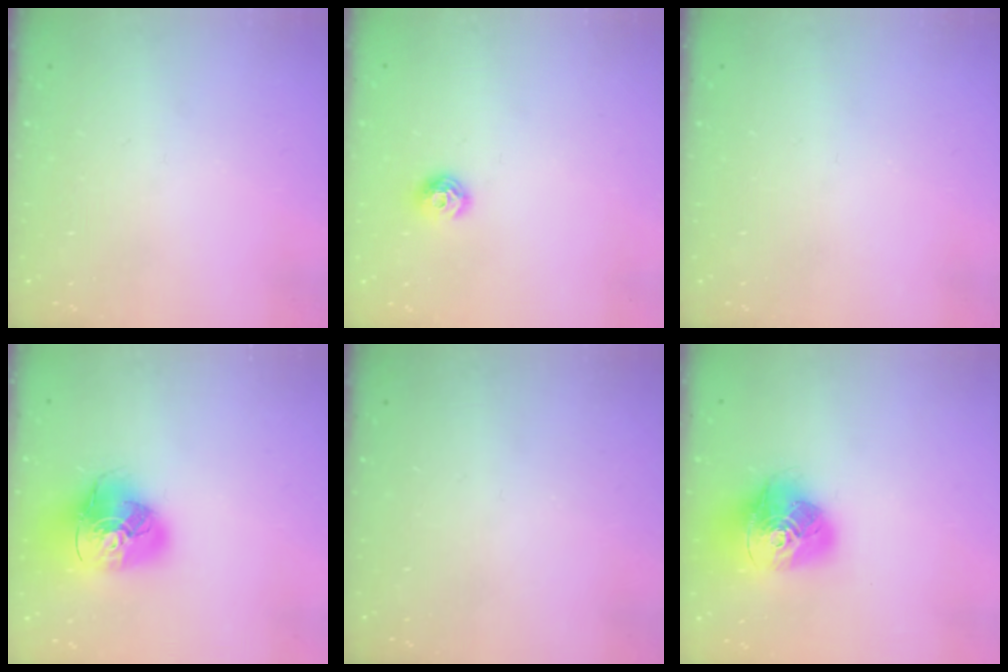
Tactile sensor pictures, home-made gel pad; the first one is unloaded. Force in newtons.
{"total": 7.0, "press": 6.9, "slide": 0.9}
{"total": 0.0}
{"total": 15.6, "press": 15.5, "slide": 1.6}
{"total": 0.0}
{"total": 17.1, "press": 17.0, "slide": 2.2}